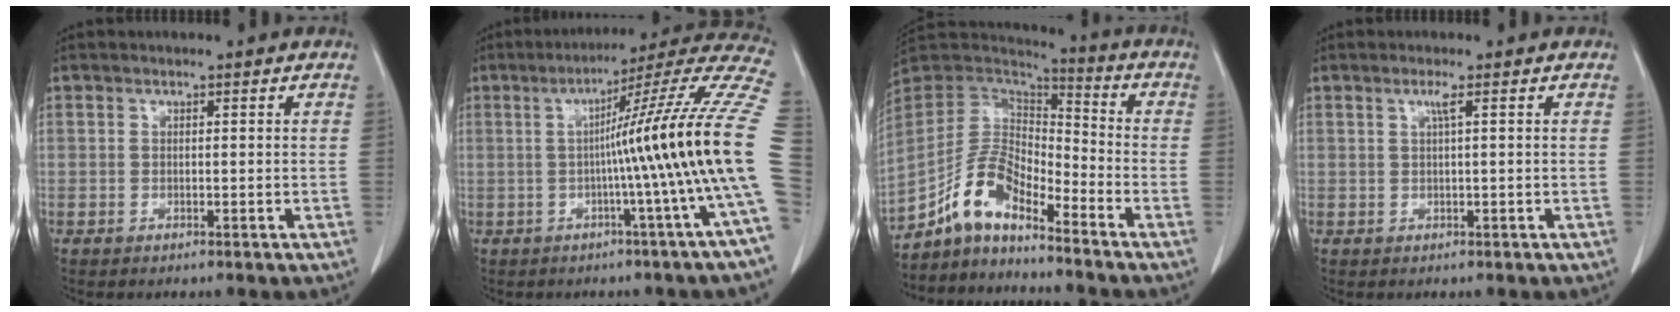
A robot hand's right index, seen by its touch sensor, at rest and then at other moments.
{"total": 19.8, "force": [-1.9, -3.4, 19.4], "torque": [-0.208, 0.017, -0.043]}
{"total": 10.3, "force": [-7.9, 3.2, 5.9], "torque": [-0.125, 0.034, -0.150]}
{"total": 1.3, "force": [0.5, -0.4, 1.1], "torque": [-0.025, 0.001, 0.011]}